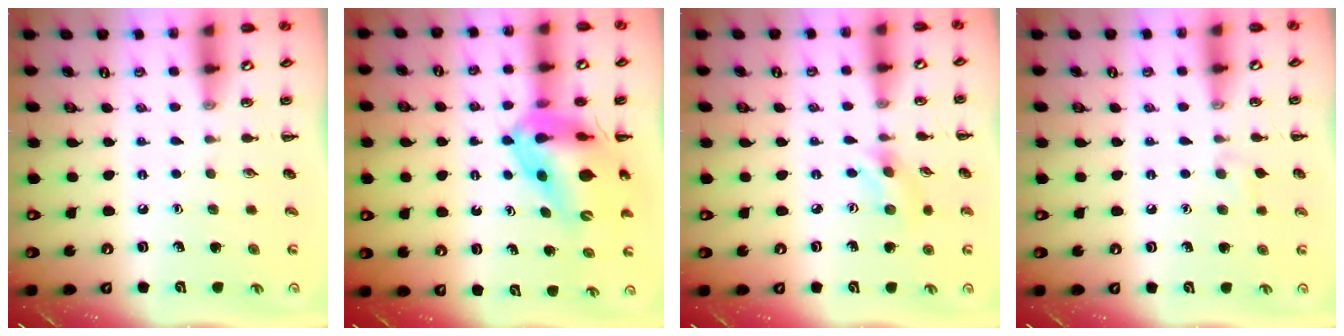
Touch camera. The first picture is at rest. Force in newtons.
{"total": 15.7, "press": 15.1, "slide": 4.4}
{"total": 2.7, "press": 2.6, "slide": 0.8}
{"total": 4.5, "press": 4.2, "slide": 1.6}